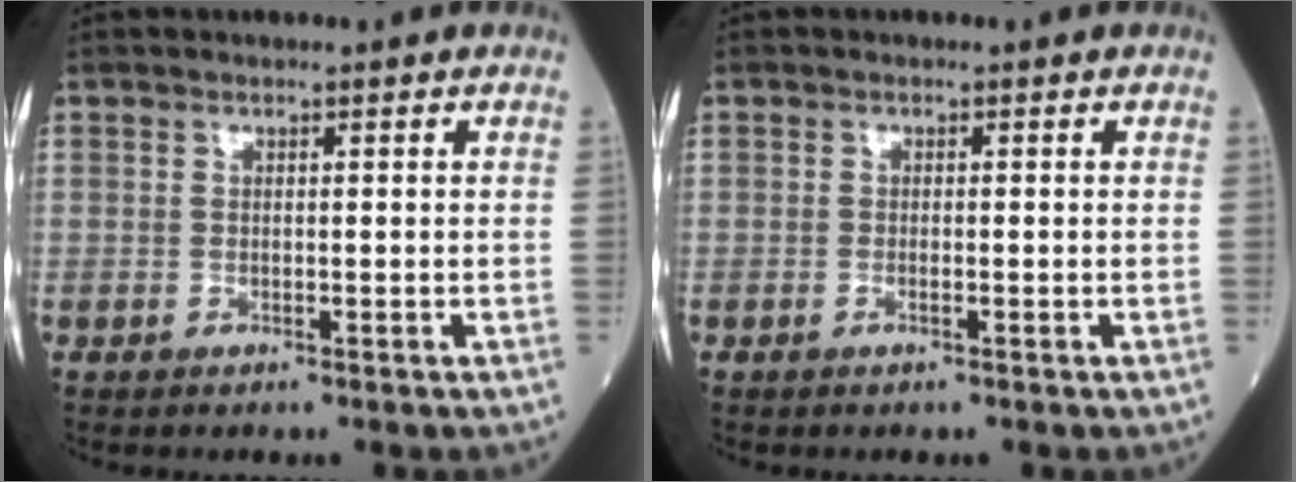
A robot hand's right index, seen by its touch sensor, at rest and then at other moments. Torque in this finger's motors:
{"motor_torque": [-0.06, -0.01, -0.03, -0.01]}